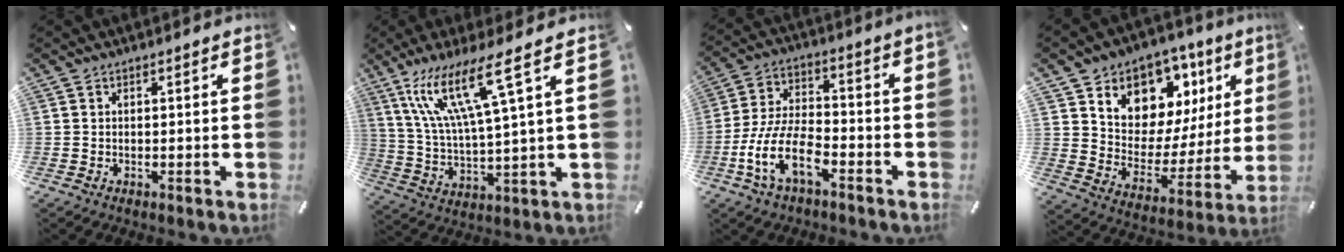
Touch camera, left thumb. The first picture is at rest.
{"total": 15.5, "force": [8.4, 1.9, 12.8], "torque": [-0.285, -0.030, 0.134]}
{"total": 12.6, "force": [-6.5, 5.1, 9.5], "torque": [-0.212, 0.011, -0.123]}
{"total": 10.6, "force": [6.9, 7.8, 2.2], "torque": [-0.034, -0.083, 0.122]}